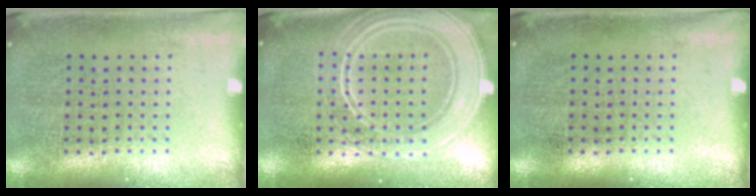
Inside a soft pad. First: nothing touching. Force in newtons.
{"total": 2.9, "press": 2.8, "slide": 0.4}
{"total": 0.0}